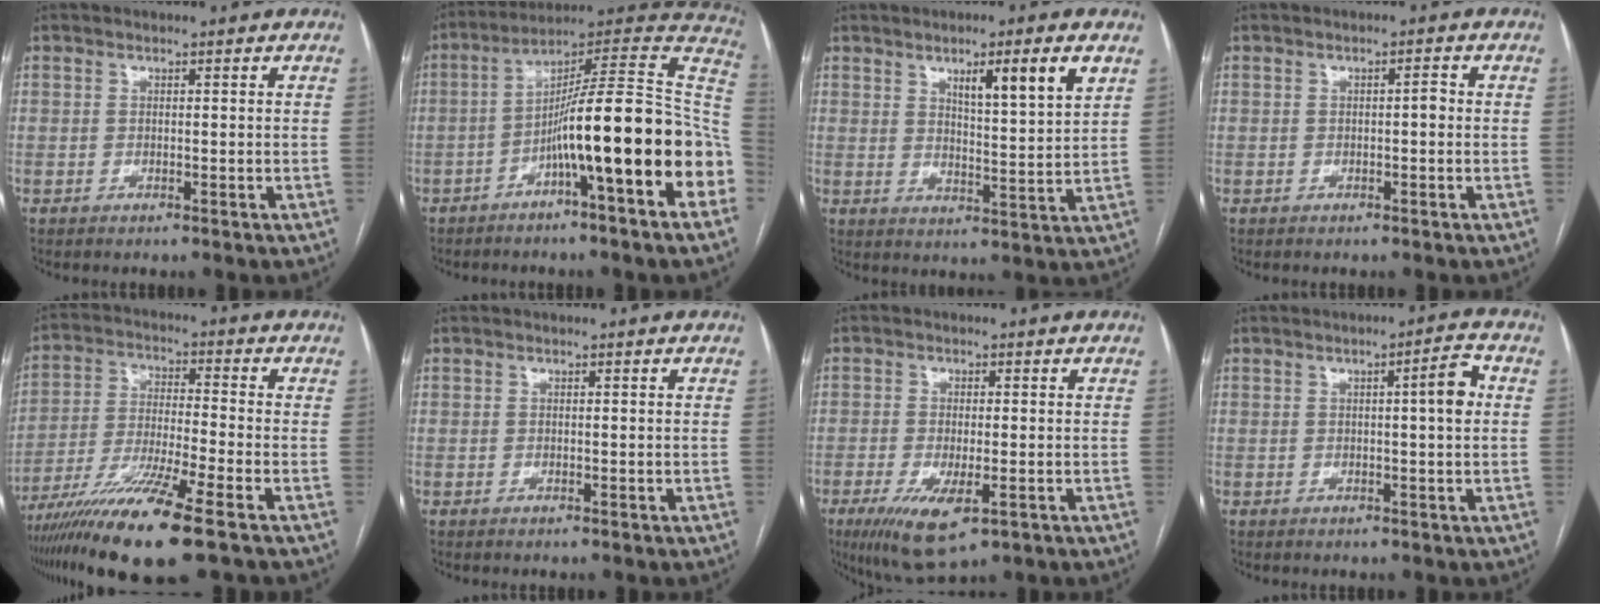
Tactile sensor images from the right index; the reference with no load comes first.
{"total": 22.0, "force": [-5.7, 0.7, 21.2], "torque": [-0.243, 0.035, -0.087]}
{"total": 8.6, "force": [4.6, 0.3, 7.3], "torque": [-0.114, -0.003, 0.073]}
{"total": 1.3, "force": [-0.1, 0.4, 1.2], "torque": [-0.016, 0.005, -0.001]}
{"total": 14.6, "force": [-9.6, -0.4, 11.0], "torque": [-0.220, -0.042, -0.175]}
{"total": 0.0}
{"total": 8.6, "force": [-3.9, 2.7, 7.1], "torque": [-0.120, -0.020, -0.057]}
{"total": 4.4, "force": [0.7, 0.1, 4.3], "torque": [-0.060, 0.008, 0.007]}